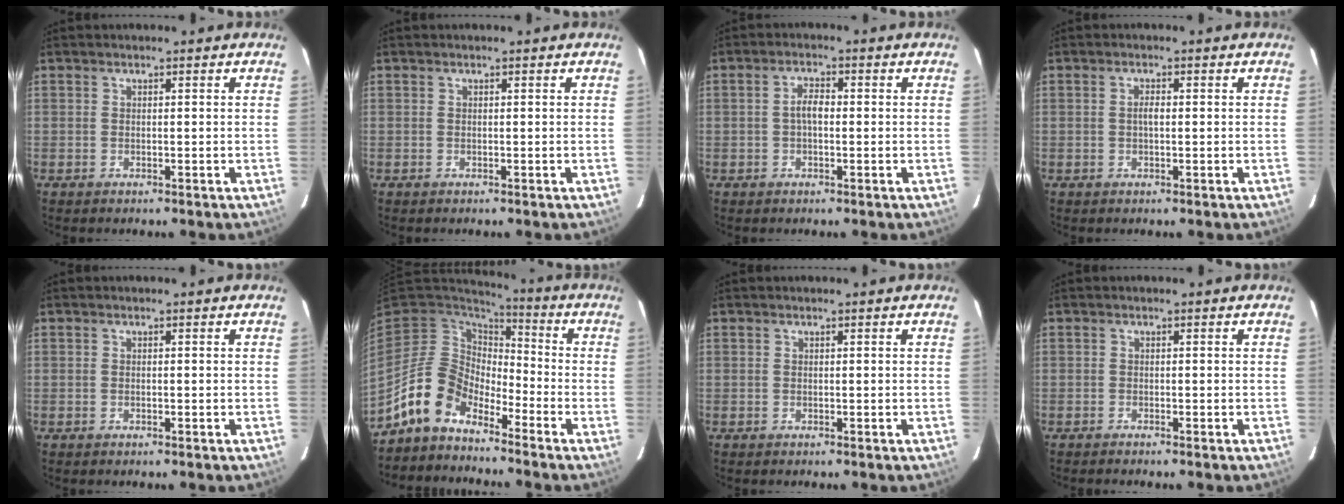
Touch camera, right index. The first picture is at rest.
{"total": 0.0}
{"total": 2.8, "force": [-0.2, 1.3, 2.4], "torque": [-0.048, 0.008, -0.003]}
{"total": 1.5, "force": [0.0, 0.5, 1.4], "torque": [-0.026, 0.004, -0.002]}
{"total": 0.0}
{"total": 10.8, "force": [-8.4, 5.7, 3.9], "torque": [-0.086, 0.022, -0.164]}
{"total": 0.0}
{"total": 1.0, "force": [-1.0, 0.1, 0.4], "torque": [-0.014, -0.004, -0.017]}